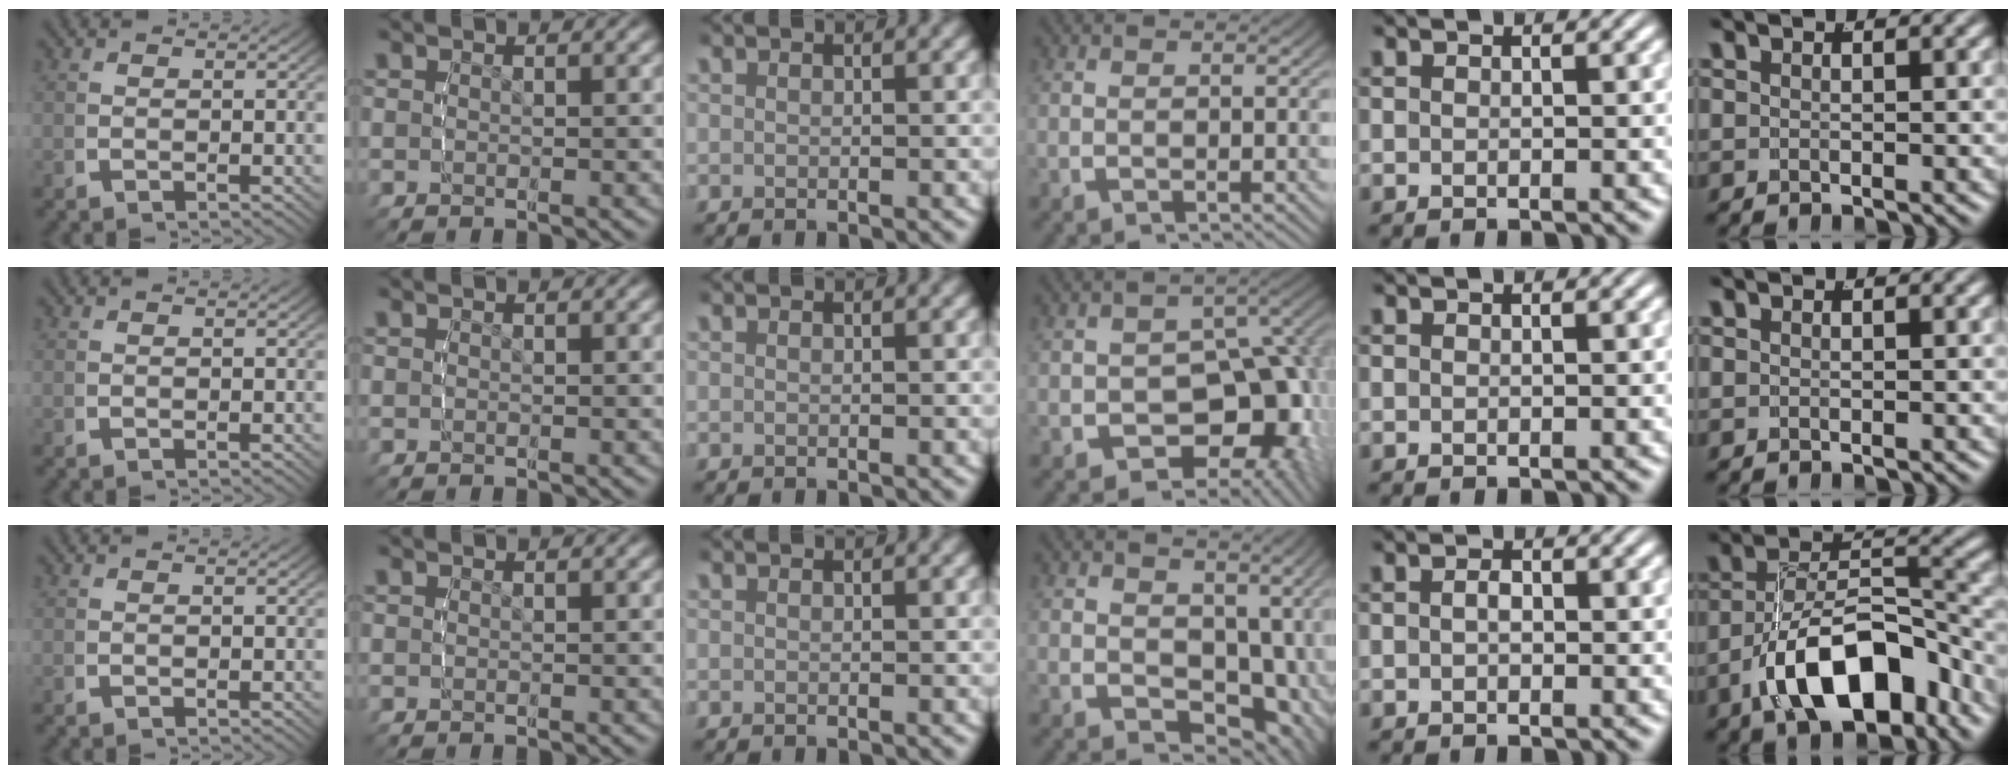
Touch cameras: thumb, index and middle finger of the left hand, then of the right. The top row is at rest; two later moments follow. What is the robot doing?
{"motion": "lift_and_place", "object": "condiment"}